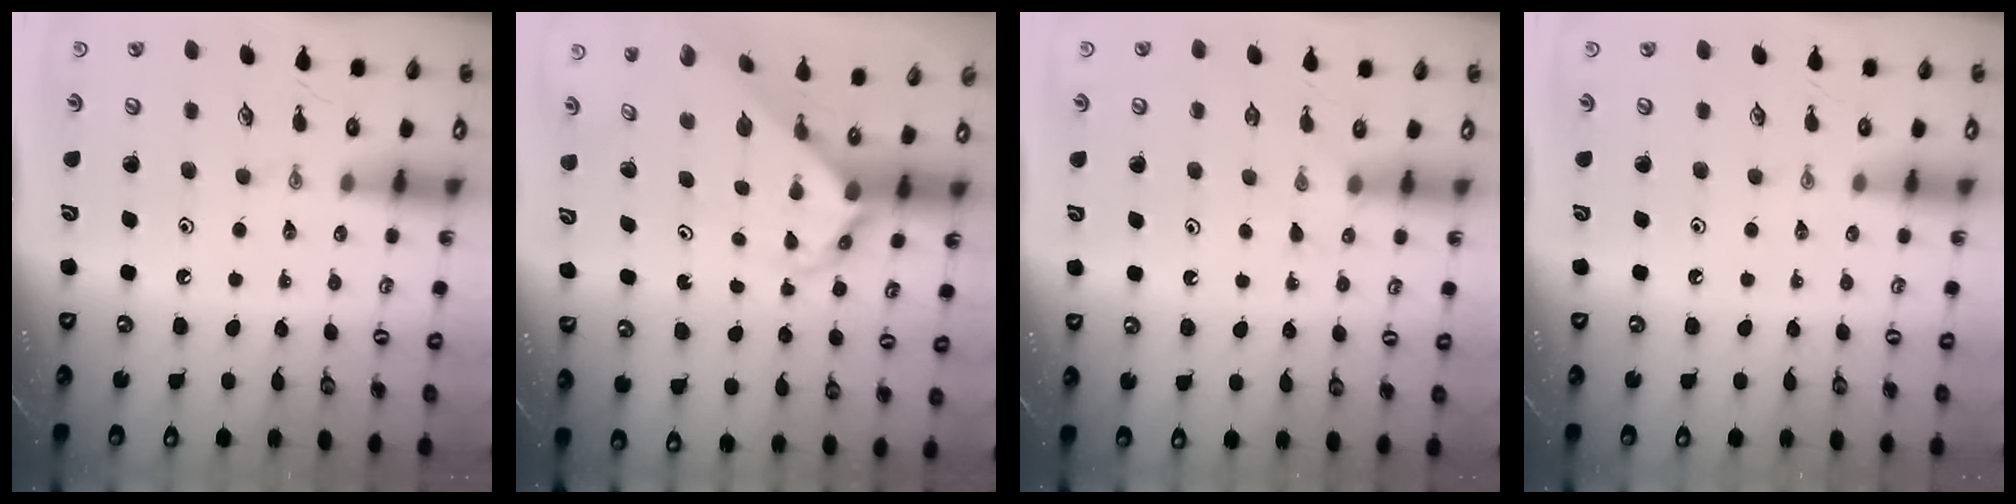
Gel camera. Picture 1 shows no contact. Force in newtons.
{"total": 3.8, "press": 3.8, "slide": 0.4}
{"total": 3.6, "press": 3.6, "slide": 0.5}
{"total": 0.0}